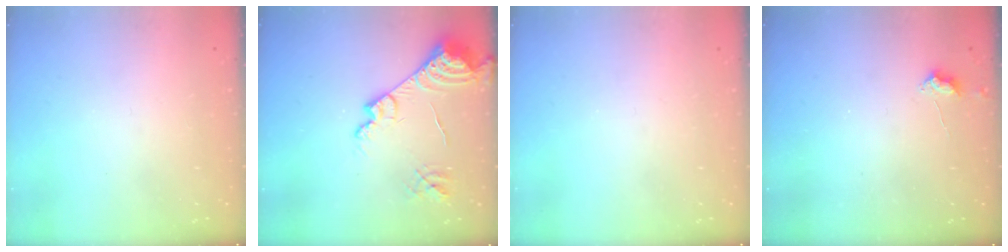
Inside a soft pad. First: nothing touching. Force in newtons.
{"total": 14.9, "press": 14.8, "slide": 1.5}
{"total": 0.0}
{"total": 3.0, "press": 2.9, "slide": 0.5}